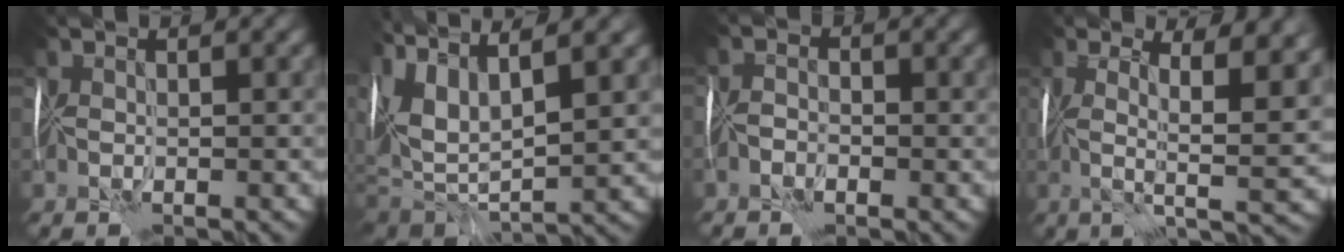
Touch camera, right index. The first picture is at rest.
{"total": 9.2, "force": [3.8, 3.4, 7.7], "torque": [-0.186, 0.006, 0.075]}
{"total": 0.9, "force": [-0.9, 0.3, 0.2], "torque": [-0.004, 0.009, -0.023]}
{"total": 9.9, "force": [2.0, 2.5, 9.4], "torque": [-0.135, 0.001, 0.033]}